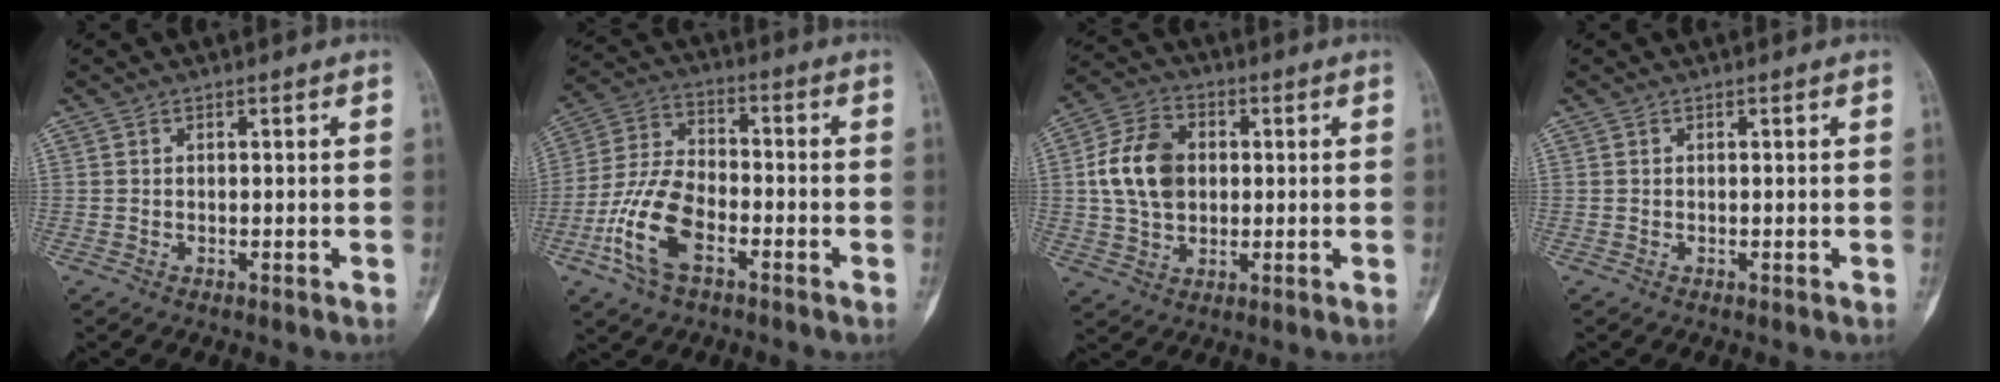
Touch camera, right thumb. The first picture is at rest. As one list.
[{"total": 12.7, "force": [-5.5, 6.5, 9.5], "torque": [-0.202, 0.027, -0.107]}, {"total": 11.8, "force": [1.2, 8.7, 8.0], "torque": [-0.133, 0.012, 0.018]}, {"total": 0.0}]